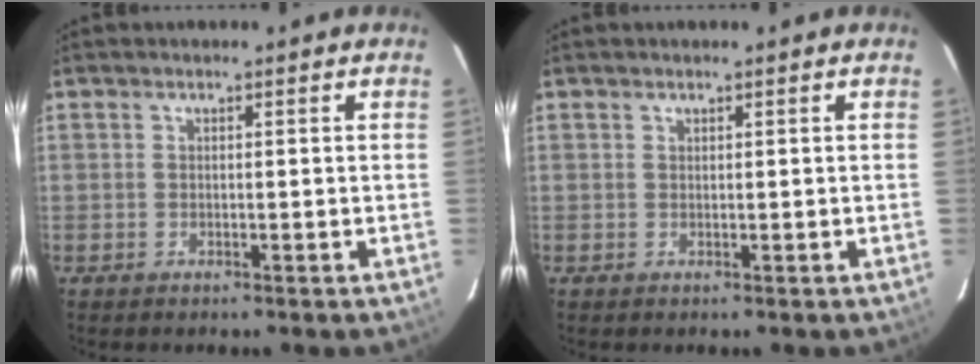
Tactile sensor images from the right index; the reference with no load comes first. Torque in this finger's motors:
{"motor_torque": [0.09, 0.07, -0.02, 0.01]}